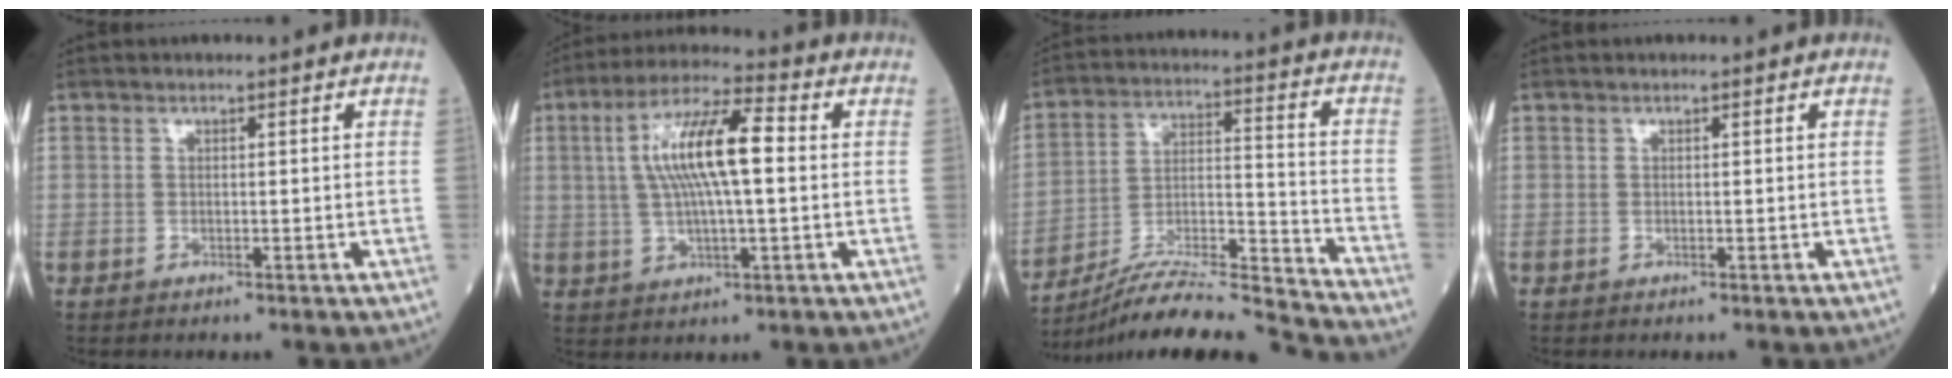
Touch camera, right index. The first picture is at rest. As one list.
[{"total": 11.8, "force": [1.5, 2.4, 11.5], "torque": [-0.219, 0.023, 0.026]}, {"total": 17.5, "force": [-16.6, -1.5, 5.2], "torque": [-0.095, 0.009, -0.284]}, {"total": 0.0}]